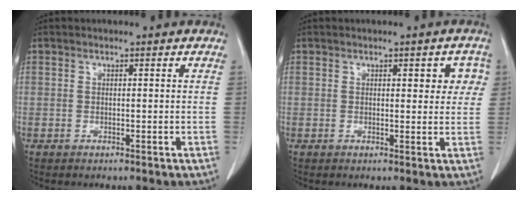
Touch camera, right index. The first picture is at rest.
{"total": 4.0, "force": [1.3, 1.9, 3.3], "torque": [-0.026, 0.010, 0.013]}